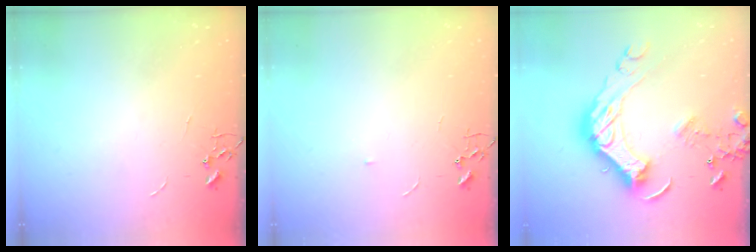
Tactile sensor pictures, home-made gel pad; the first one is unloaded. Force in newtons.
{"total": 3.4, "press": 3.4, "slide": 0.4}
{"total": 23.6, "press": 23.4, "slide": 2.4}